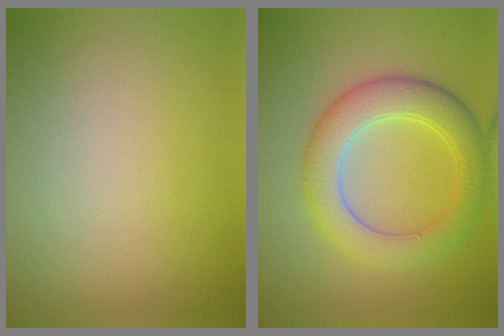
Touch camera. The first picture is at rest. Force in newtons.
{"total": 4.4, "press": 4.4, "slide": 0.0}